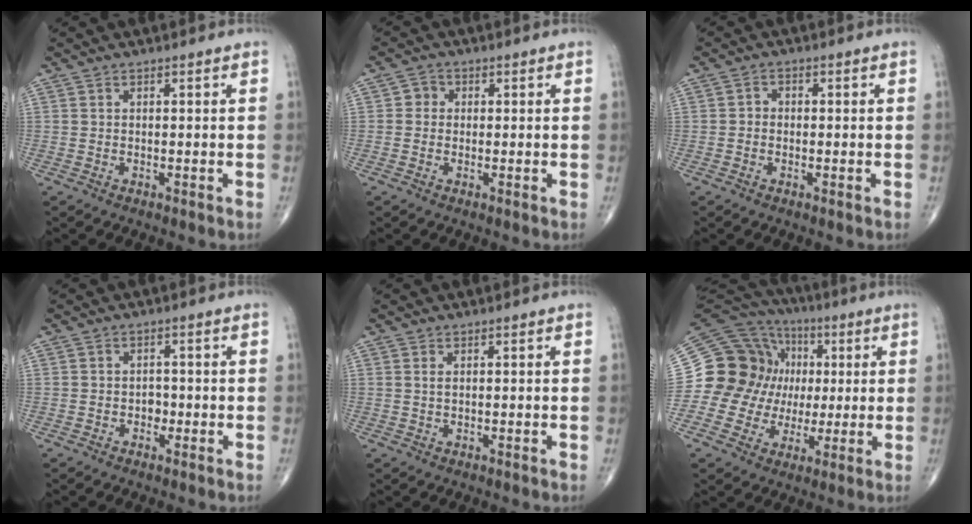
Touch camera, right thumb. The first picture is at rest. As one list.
[{"total": 2.2, "force": [0.1, 2.1, 0.8], "torque": [0.003, 0.006, -0.006]}, {"total": 1.5, "force": [-0.3, 1.2, 0.7], "torque": [-0.002, 0.006, -0.012]}, {"total": 1.8, "force": [-0.6, 1.4, 0.8], "torque": [-0.001, 0.007, -0.014]}, {"total": 0.8, "force": [0.3, 0.3, 0.7], "torque": [-0.016, 0.002, 0.008]}, {"total": 18.0, "force": [1.5, 16.7, 6.5], "torque": [-0.082, 0.049, 0.033]}]